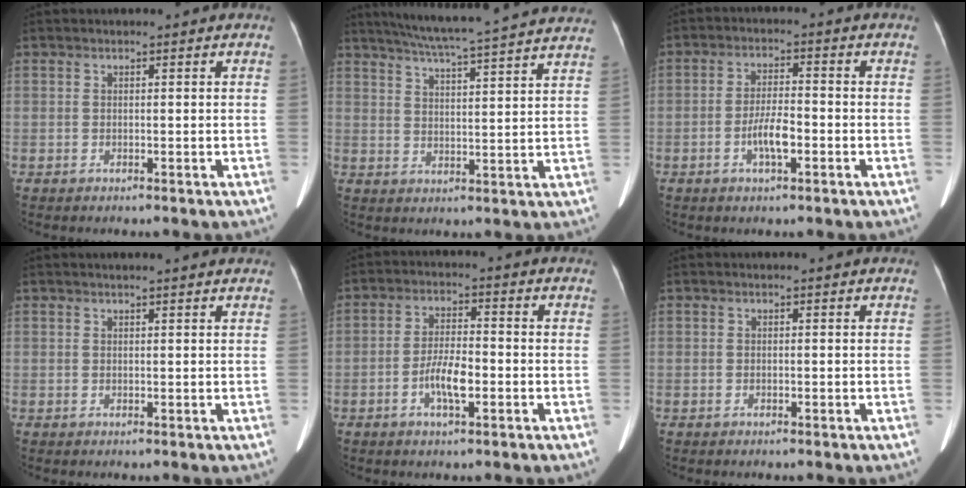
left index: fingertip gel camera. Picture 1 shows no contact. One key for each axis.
{"total": 22.8, "fx": 20.6, "fy": 0.1, "fz": 9.8, "tx": -0.163, "ty": -0.011, "tz": 0.264}
{"total": 4.7, "fx": -1.9, "fy": 1.1, "fz": 4.2, "tx": -0.080, "ty": -0.003, "tz": -0.035}
{"total": 4.8, "fx": 4.3, "fy": 0.2, "fz": 2.1, "tx": -0.025, "ty": 0.014, "tz": 0.045}
{"total": 5.3, "fx": -2.0, "fy": 1.3, "fz": 4.7, "tx": -0.091, "ty": -0.003, "tz": -0.038}
{"total": 0.0}